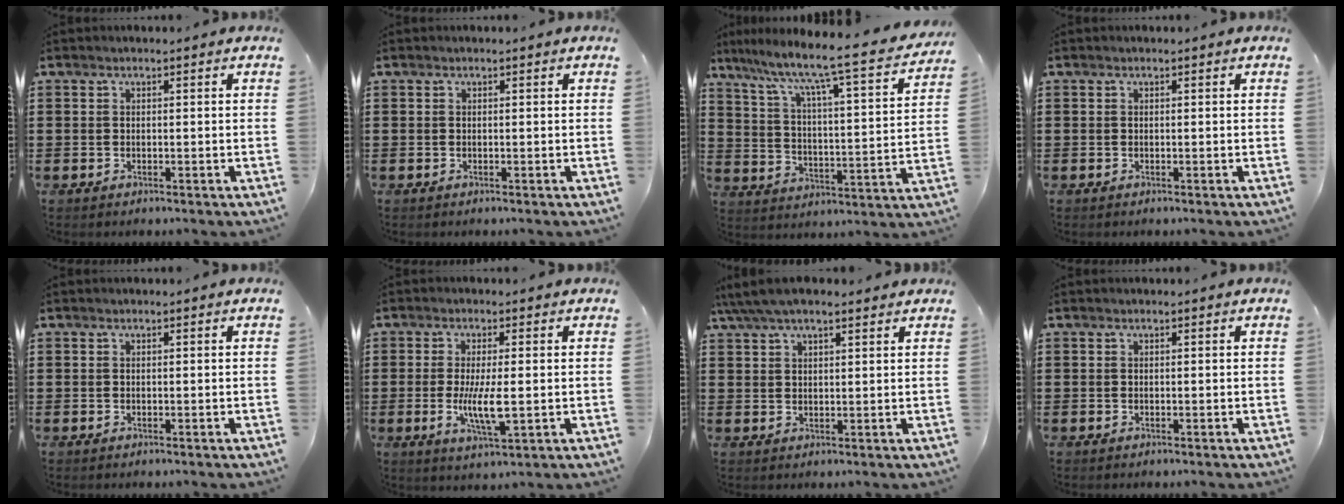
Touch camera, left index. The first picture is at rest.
{"total": 0.0}
{"total": 7.5, "force": [6.0, -0.4, 4.5], "torque": [-0.104, -0.060, 0.086]}
{"total": 0.0}
{"total": 0.0}
{"total": 6.4, "force": [-0.6, 1.3, 6.3], "torque": [-0.129, -0.011, -0.014]}
{"total": 5.2, "force": [4.3, 1.2, 2.6], "torque": [-0.062, -0.002, 0.079]}
{"total": 0.0}